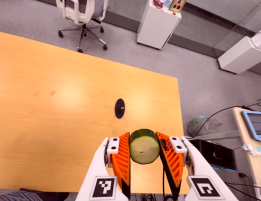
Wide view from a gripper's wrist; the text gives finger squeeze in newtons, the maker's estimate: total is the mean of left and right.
{"total": 9.8, "left": 9.1, "right": 10.4}